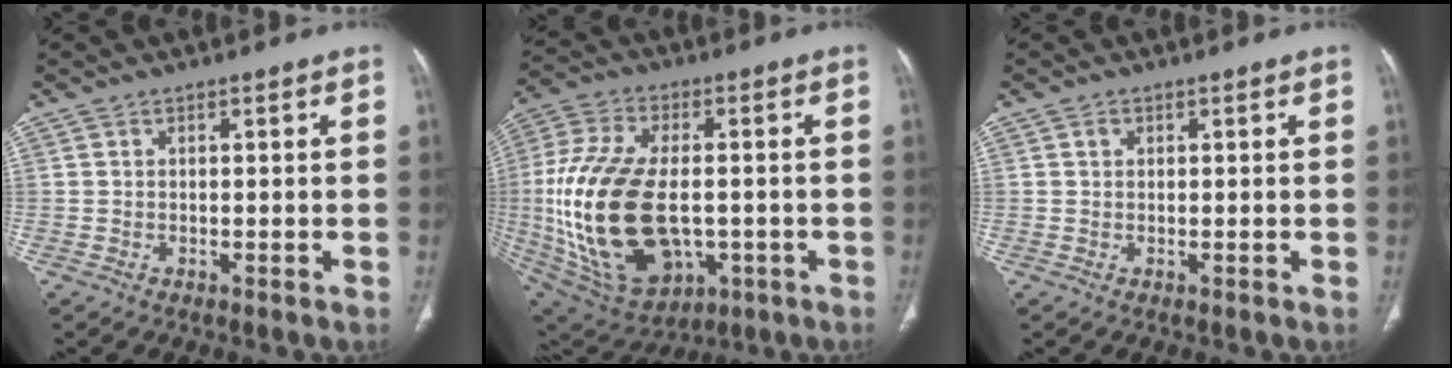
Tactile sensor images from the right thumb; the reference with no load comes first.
{"total": 26.5, "force": [-2.7, 15.2, 21.5], "torque": [-0.450, -0.008, -0.019]}
{"total": 1.0, "force": [0.4, 0.8, 0.4], "torque": [-0.004, 0.001, 0.006]}